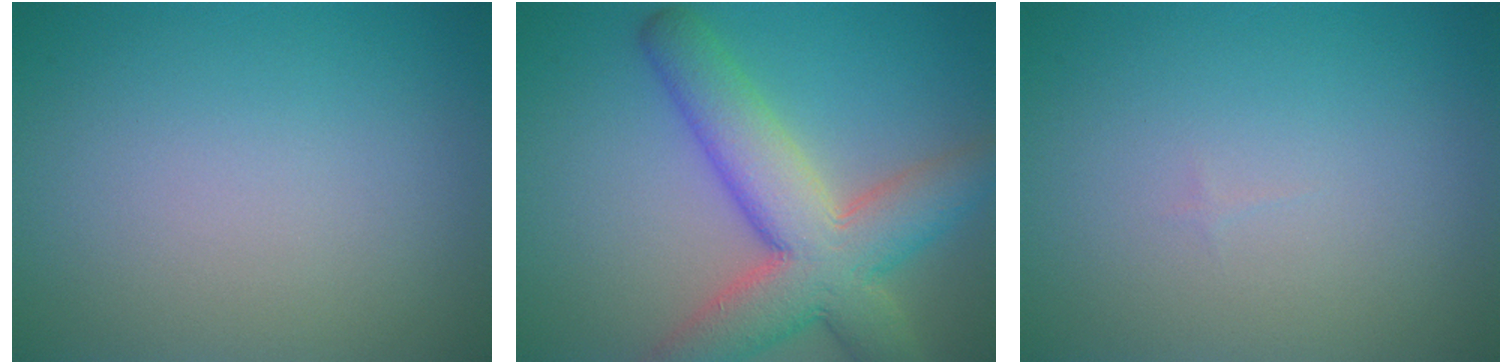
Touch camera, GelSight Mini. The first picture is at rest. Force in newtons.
{"total": 9.0, "press": 9.0, "slide": 0.6}
{"total": 0.0}